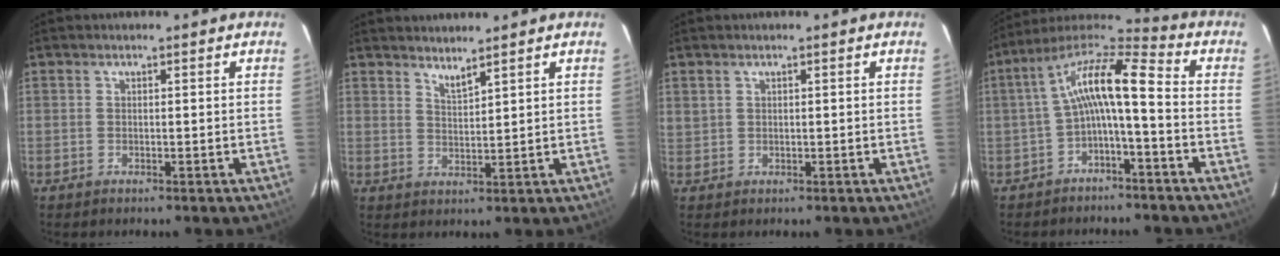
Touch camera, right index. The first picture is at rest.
{"total": 2.8, "force": [2.5, 0.0, 1.2], "torque": [-0.021, -0.003, 0.042]}
{"total": 1.2, "force": [0.8, 0.9, 0.3], "torque": [-0.003, 0.006, 0.017]}
{"total": 11.0, "force": [-1.7, 2.4, 10.6], "torque": [-0.216, 0.025, -0.038]}